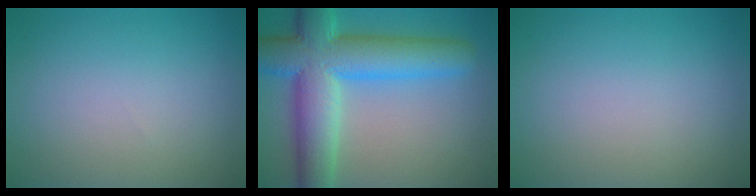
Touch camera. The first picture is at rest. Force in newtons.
{"total": 11.1, "press": 11.1, "slide": 0.4}
{"total": 0.0}